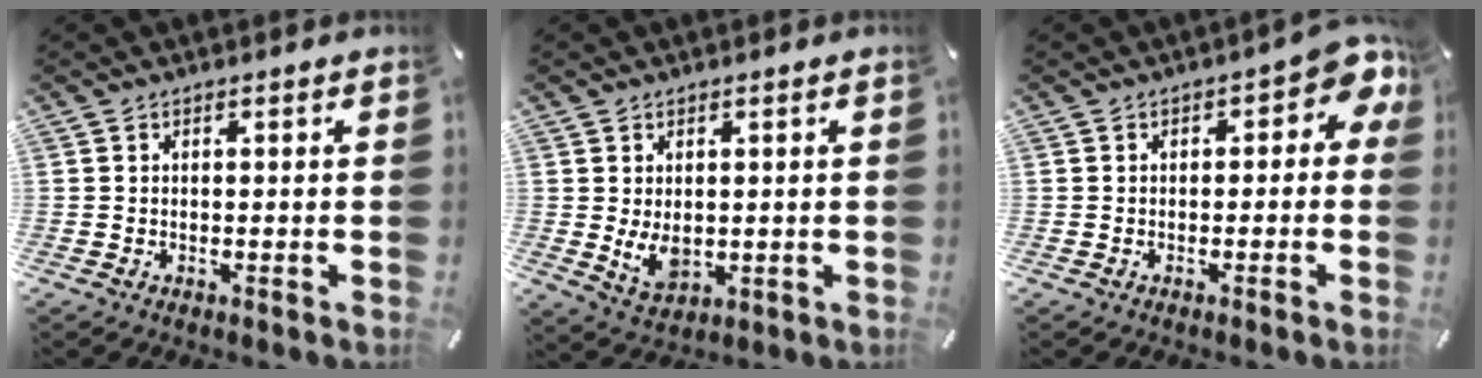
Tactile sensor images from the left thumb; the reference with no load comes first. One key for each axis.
{"total": 5.9, "fx": 0.2, "fy": 4.2, "fz": 4.1, "tx": -0.084, "ty": -0.010, "tz": 0.002}
{"total": 5.0, "fx": 0.5, "fy": 3.0, "fz": 4.0, "tx": -0.053, "ty": 0.003, "tz": 0.002}